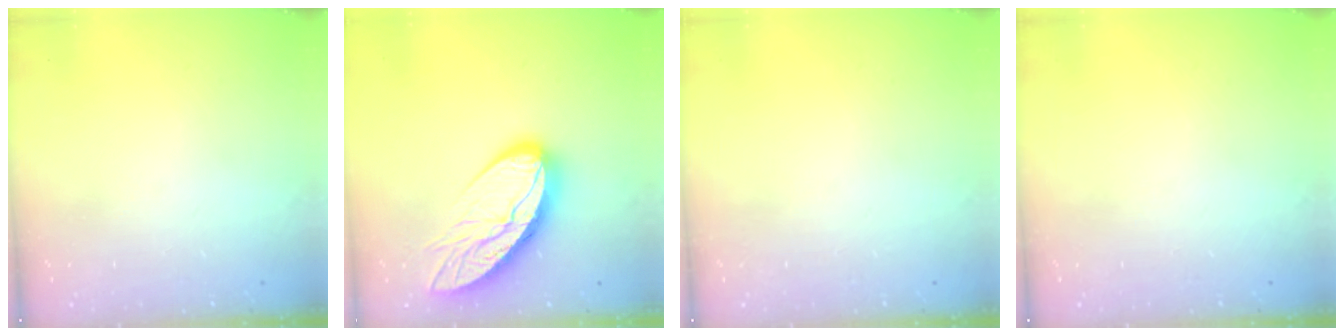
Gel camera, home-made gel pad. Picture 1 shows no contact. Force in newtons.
{"total": 15.0, "press": 15.0, "slide": 1.5}
{"total": 0.0}
{"total": 0.0}